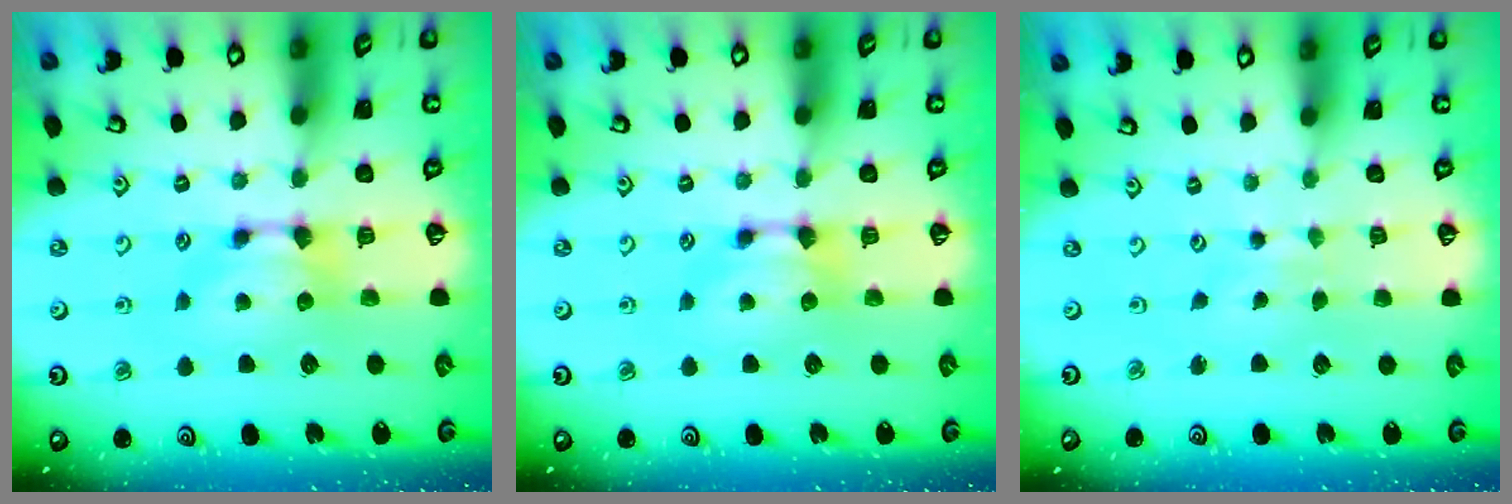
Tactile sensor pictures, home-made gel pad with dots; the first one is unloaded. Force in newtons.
{"total": 0.0}
{"total": 2.7, "press": 2.6, "slide": 0.4}